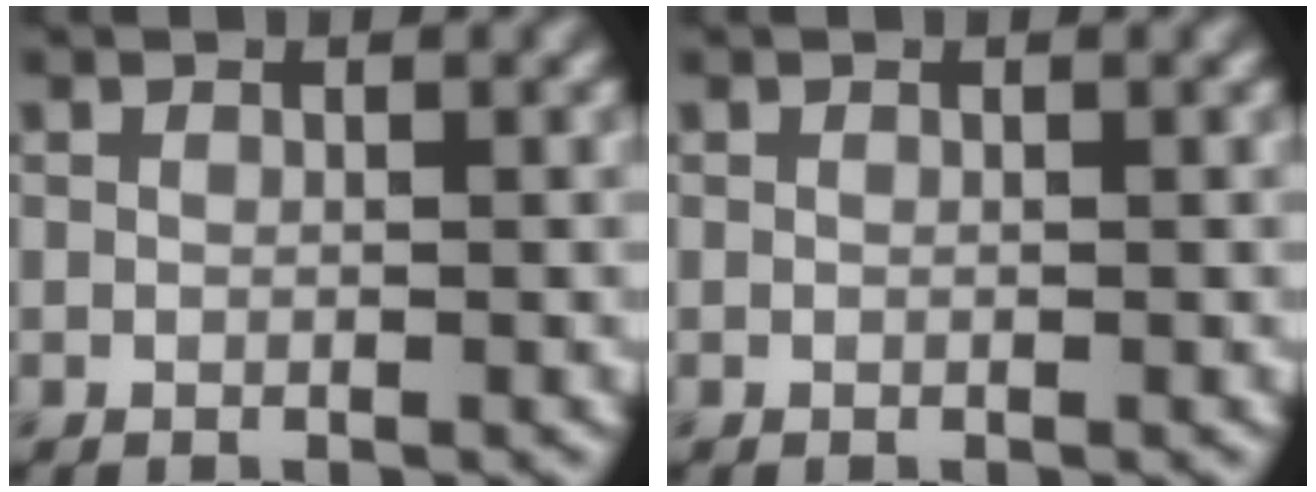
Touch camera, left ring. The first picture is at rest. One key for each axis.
{"total": 0.0}